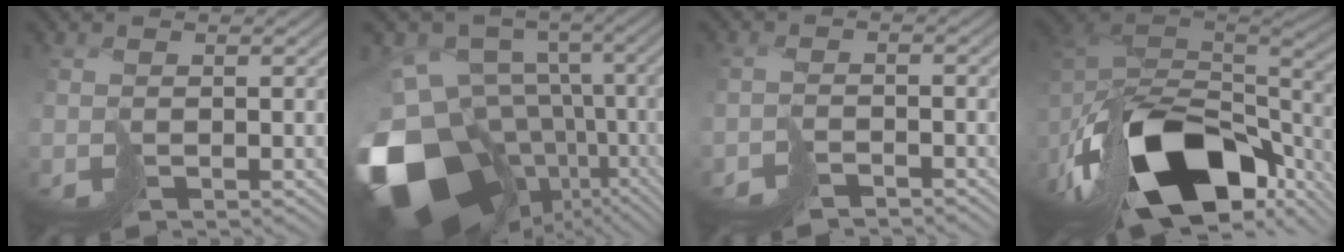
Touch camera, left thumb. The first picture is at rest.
{"total": 21.7, "force": [-8.5, 15.7, 12.4], "torque": [-0.292, -0.038, -0.105]}
{"total": 2.7, "force": [-2.2, 0.9, 1.3], "torque": [-0.027, 0.000, -0.050]}
{"total": 20.4, "force": [-10.8, 10.8, 13.4], "torque": [-0.299, -0.041, -0.159]}